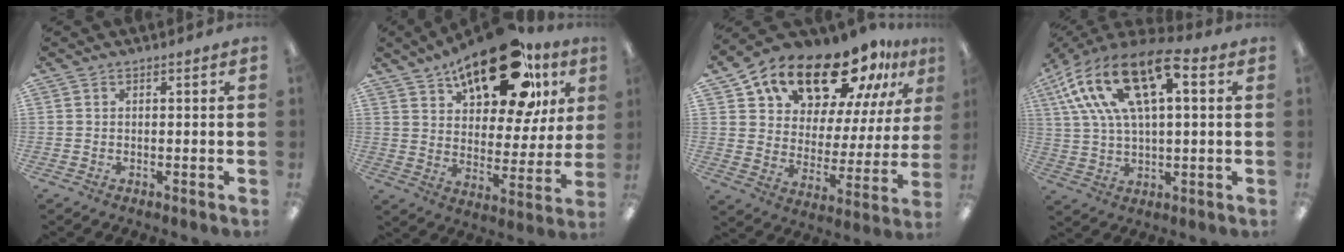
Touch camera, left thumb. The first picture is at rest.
{"total": 23.8, "force": [15.7, 10.1, 14.7], "torque": [-0.219, -0.076, 0.261]}
{"total": 20.6, "force": [16.7, 8.3, 8.8], "torque": [-0.166, -0.117, 0.292]}
{"total": 20.8, "force": [10.5, 9.1, 15.5], "torque": [-0.316, -0.033, 0.181]}